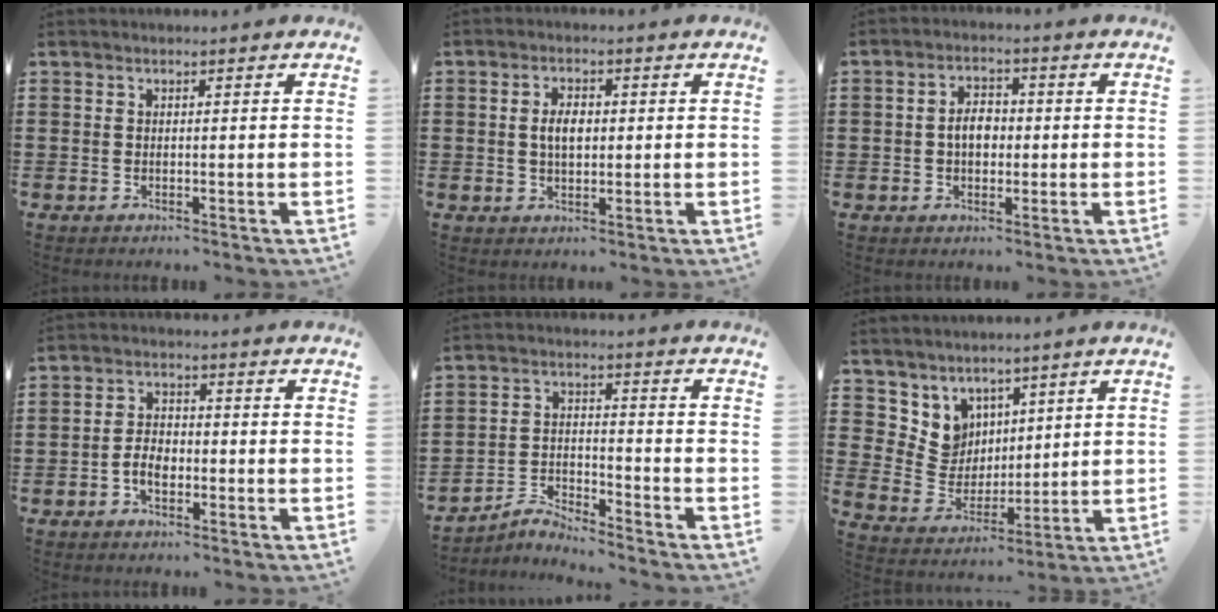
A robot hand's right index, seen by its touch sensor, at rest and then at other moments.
{"total": 3.5, "force": [0.1, 1.8, 3.0], "torque": [-0.053, 0.001, -0.001]}
{"total": 3.8, "force": [-0.3, 2.3, 3.0], "torque": [-0.052, 0.002, -0.010]}
{"total": 3.6, "force": [-1.5, 2.1, 2.6], "torque": [-0.063, -0.002, -0.032]}
{"total": 3.9, "force": [-3.9, 0.3, 0.4], "torque": [-0.014, 0.005, -0.081]}
{"total": 7.1, "force": [3.8, 5.9, 1.1], "torque": [-0.060, -0.018, 0.076]}